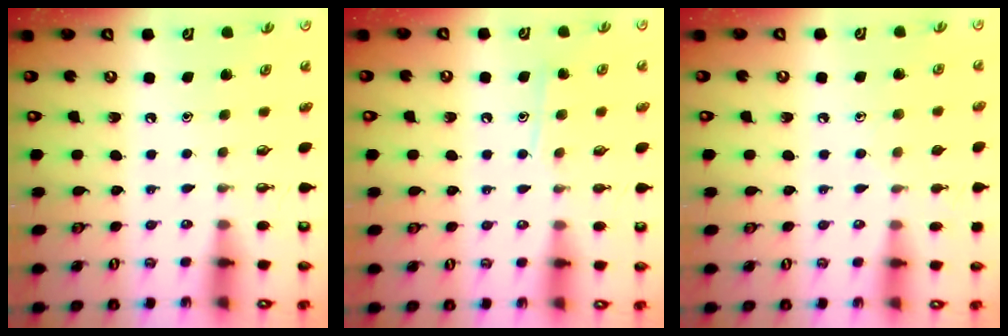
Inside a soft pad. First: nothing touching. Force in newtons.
{"total": 7.4, "press": 7.3, "slide": 0.6}
{"total": 6.2, "press": 6.1, "slide": 0.6}